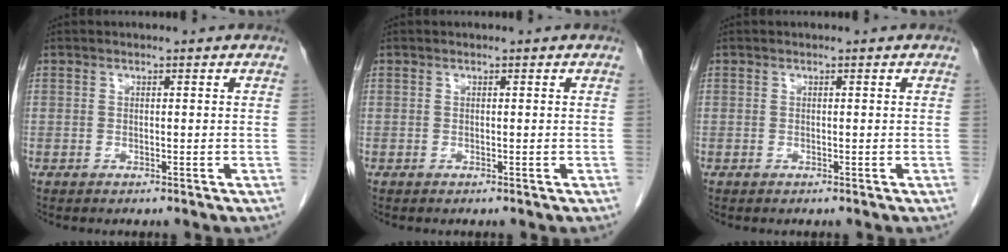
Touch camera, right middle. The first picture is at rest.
{"total": 0.0}
{"total": 0.0}